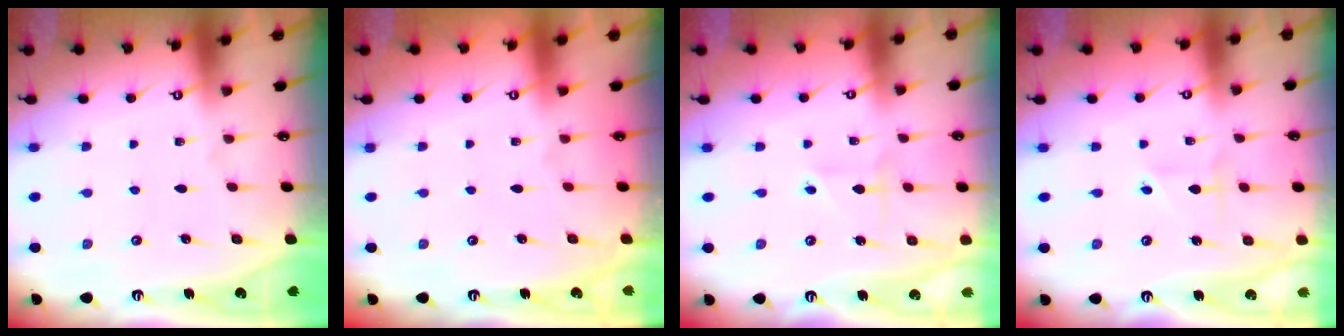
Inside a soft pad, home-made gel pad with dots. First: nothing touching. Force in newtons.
{"total": 0.0}
{"total": 2.3, "press": 2.3, "slide": 0.4}
{"total": 2.1, "press": 1.8, "slide": 1.1}